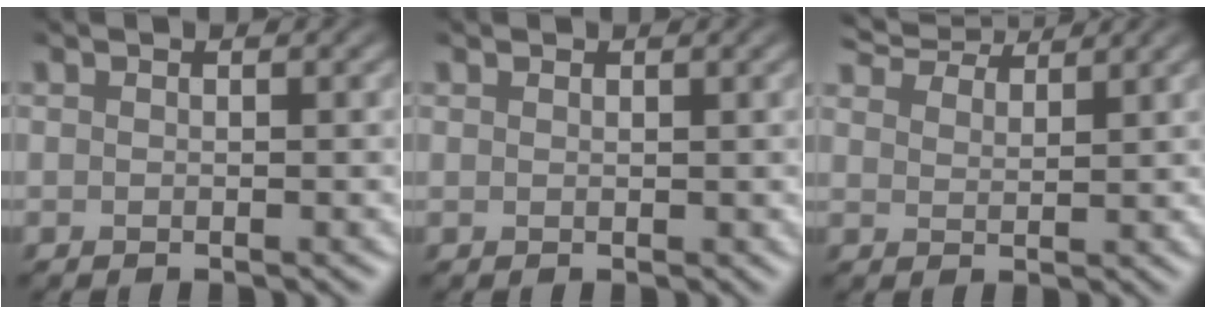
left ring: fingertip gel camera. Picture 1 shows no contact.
{"total": 0.6, "force": [0.4, 0.4, 0.1], "torque": [0.000, -0.001, 0.009]}
{"total": 5.8, "force": [5.5, 1.0, 1.6], "torque": [-0.042, 0.006, 0.098]}